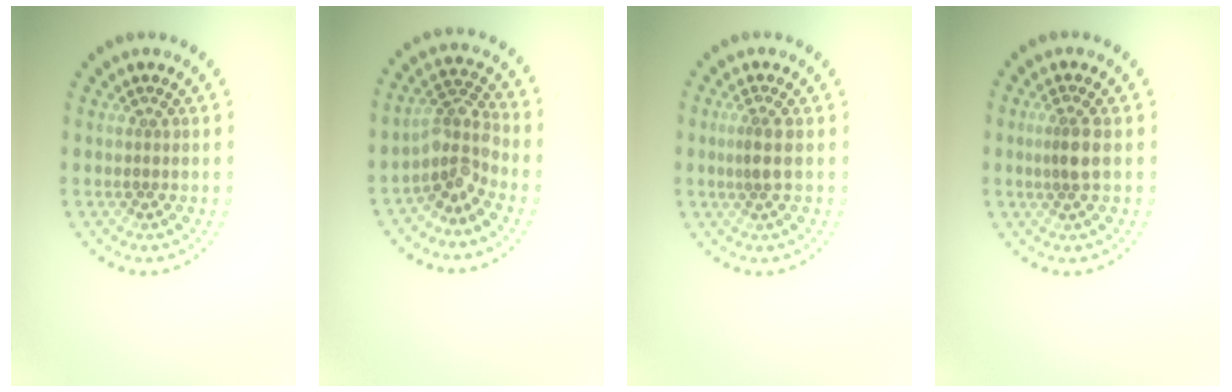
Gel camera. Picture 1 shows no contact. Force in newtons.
{"total": 3.4, "press": 2.5, "slide": 2.3}
{"total": 1.8, "press": 1.3, "slide": 1.2}
{"total": 1.9, "press": 1.6, "slide": 1.0}